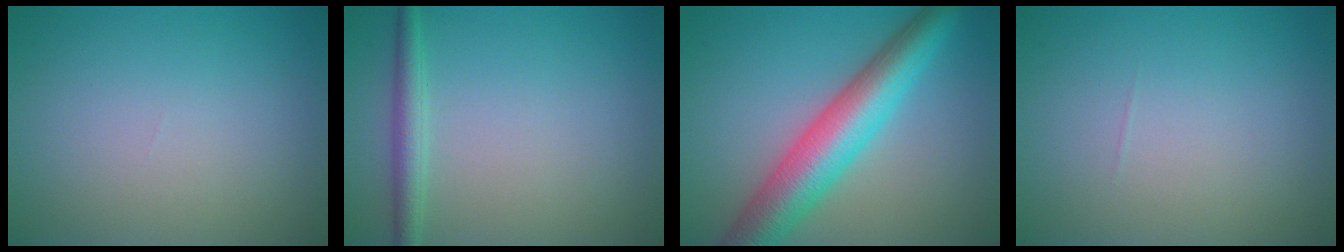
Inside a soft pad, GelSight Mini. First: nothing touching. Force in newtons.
{"total": 2.2, "press": 2.2, "slide": 0.1}
{"total": 7.9, "press": 7.9, "slide": 0.2}
{"total": 0.0}